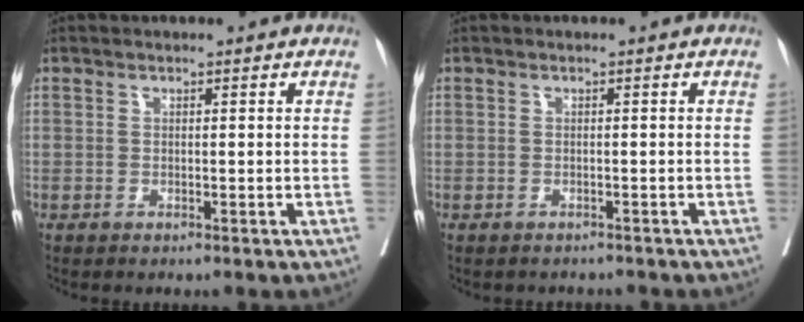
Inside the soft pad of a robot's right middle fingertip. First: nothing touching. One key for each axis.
{"total": 2.6, "fx": -2.4, "fy": 0.8, "fz": 0.6, "tx": -0.011, "ty": -0.001, "tz": -0.030}